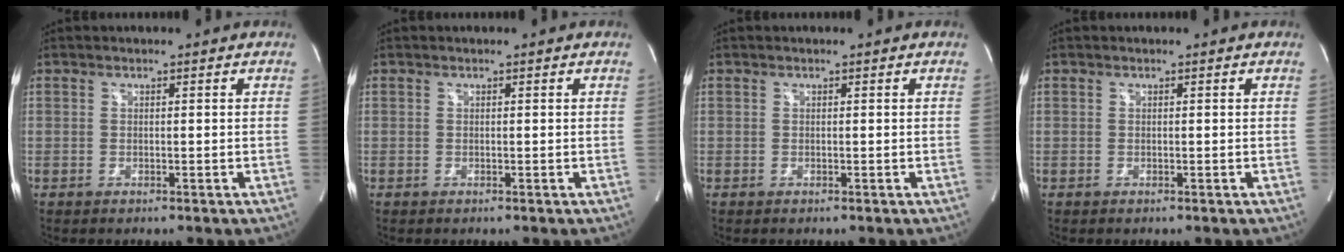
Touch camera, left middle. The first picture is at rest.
{"total": 0.0}
{"total": 0.0}
{"total": 0.0}